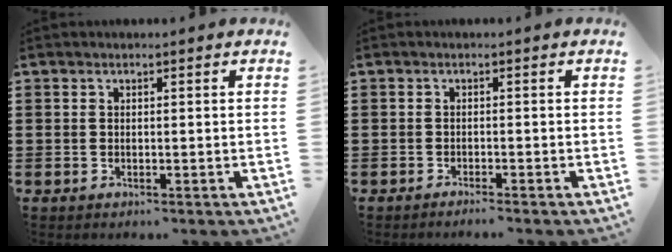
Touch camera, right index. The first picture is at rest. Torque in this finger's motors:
{"motor_torque": [1.08, 1.06, -0.14, 0.00]}